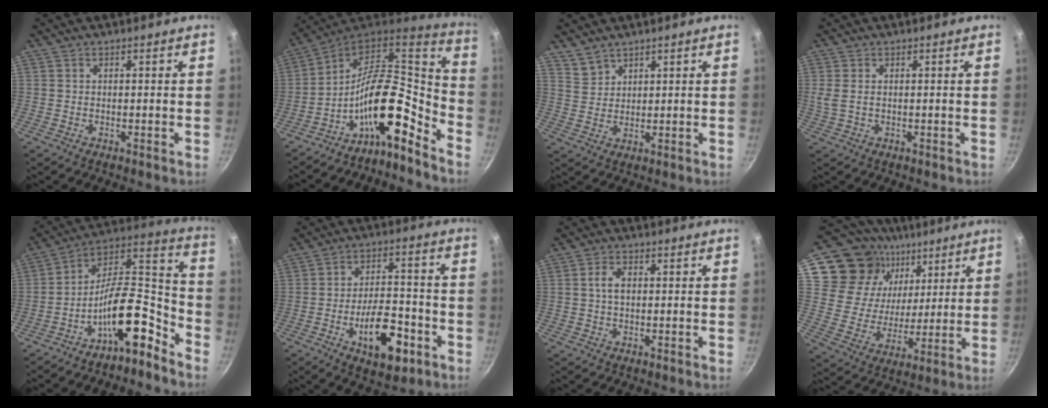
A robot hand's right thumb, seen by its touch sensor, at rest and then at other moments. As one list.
[{"total": 17.6, "force": [-10.5, 7.1, 12.3], "torque": [-0.165, 0.110, -0.198]}, {"total": 3.7, "force": [3.2, 1.8, 0.5], "torque": [-0.002, -0.002, 0.072]}, {"total": 2.3, "force": [0.3, 1.4, 1.8], "torque": [-0.035, -0.002, 0.006]}, {"total": 15.7, "force": [-9.7, 5.9, 10.8], "torque": [-0.141, 0.115, -0.174]}, {"total": 13.6, "force": [-5.6, 6.5, 10.5], "torque": [-0.137, 0.034, -0.080]}, {"total": 3.0, "force": [0.3, 1.9, 2.4], "torque": [-0.038, 0.006, 0.003]}, {"total": 19.8, "force": [10.6, 14.3, 8.7], "torque": [-0.138, -0.037, 0.190]}]